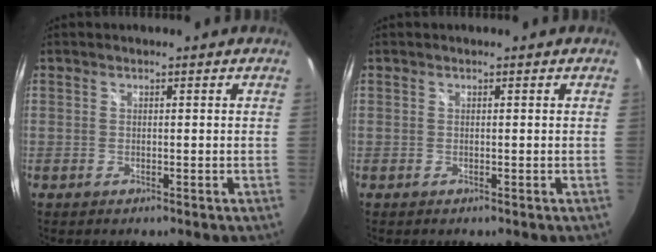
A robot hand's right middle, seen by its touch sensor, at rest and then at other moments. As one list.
[{"total": 0.0}]